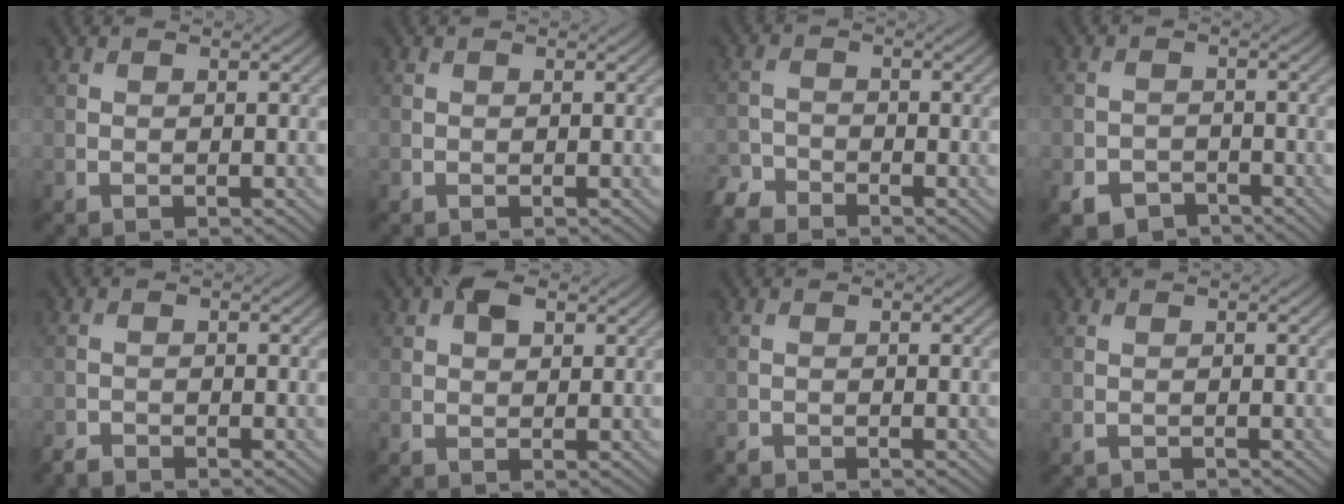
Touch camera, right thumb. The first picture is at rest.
{"total": 0.0}
{"total": 3.3, "force": [-3.1, 0.9, 0.6], "torque": [-0.017, -0.005, -0.074]}
{"total": 3.7, "force": [-2.7, 2.2, 1.3], "torque": [-0.025, -0.005, -0.052]}
{"total": 1.5, "force": [-1.5, 0.3, 0.1], "torque": [-0.004, 0.001, -0.033]}
{"total": 3.6, "force": [1.7, 2.0, 2.4], "torque": [-0.046, 0.008, 0.025]}
{"total": 0.9, "force": [-0.9, 0.3, 0.0], "torque": [-0.002, 0.000, -0.018]}
{"total": 0.8, "force": [-0.7, 0.3, 0.2], "torque": [-0.005, 0.000, -0.013]}